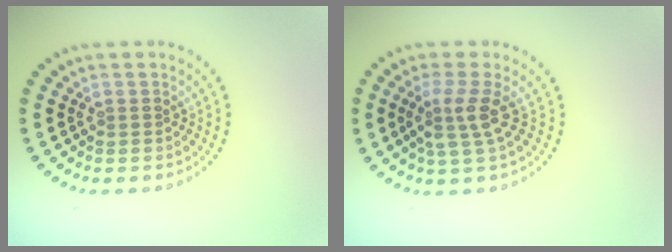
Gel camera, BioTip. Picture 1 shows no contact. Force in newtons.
{"total": 2.8, "press": 2.2, "slide": 1.7}